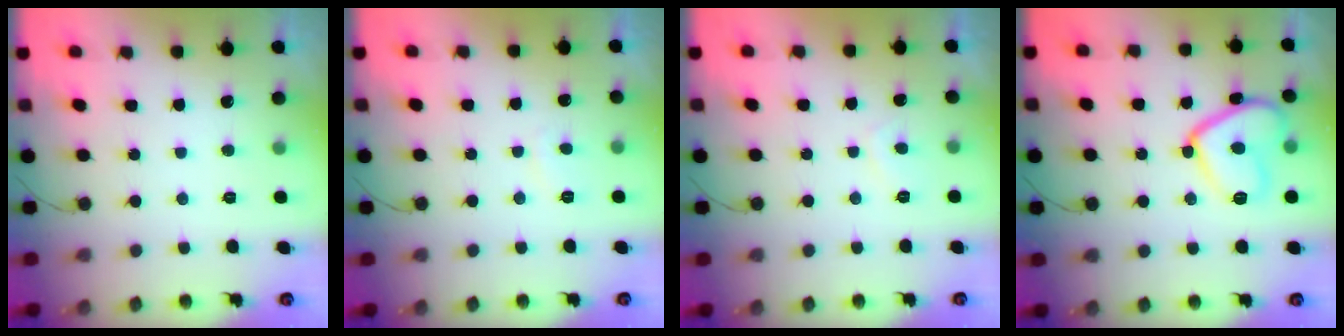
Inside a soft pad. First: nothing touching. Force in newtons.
{"total": 2.0, "press": 1.9, "slide": 0.6}
{"total": 1.4, "press": 1.2, "slide": 0.7}
{"total": 13.2, "press": 13.1, "slide": 1.2}